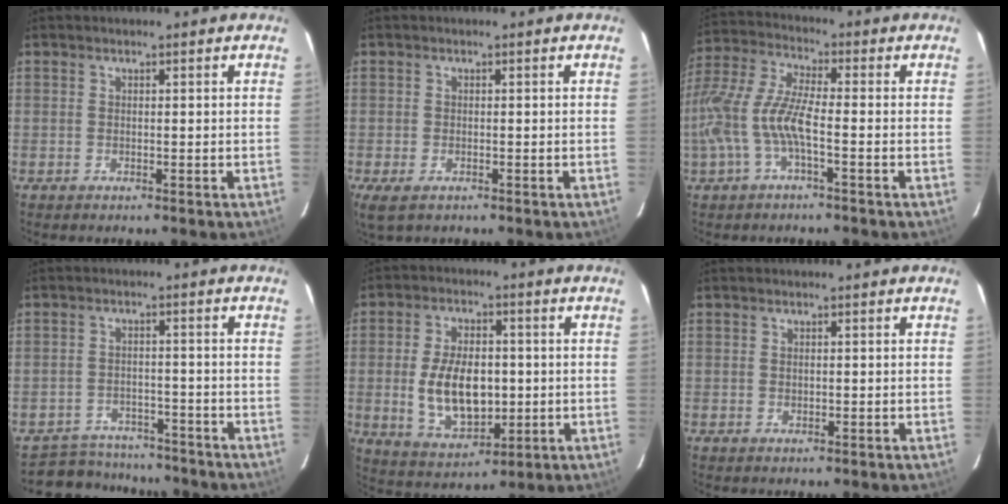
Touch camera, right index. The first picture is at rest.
{"total": 3.9, "force": [-2.2, 1.9, 2.6], "torque": [-0.052, -0.018, -0.036]}
{"total": 12.8, "force": [-3.5, 3.1, 11.8], "torque": [-0.254, -0.001, -0.071]}
{"total": 10.9, "force": [-9.6, 4.7, 2.0], "torque": [-0.059, 0.018, -0.130]}
{"total": 12.9, "force": [-0.8, 7.4, 10.6], "torque": [-0.206, -0.002, 0.004]}
{"total": 0.7, "force": [0.1, 0.5, 0.4], "torque": [-0.004, 0.000, 0.004]}